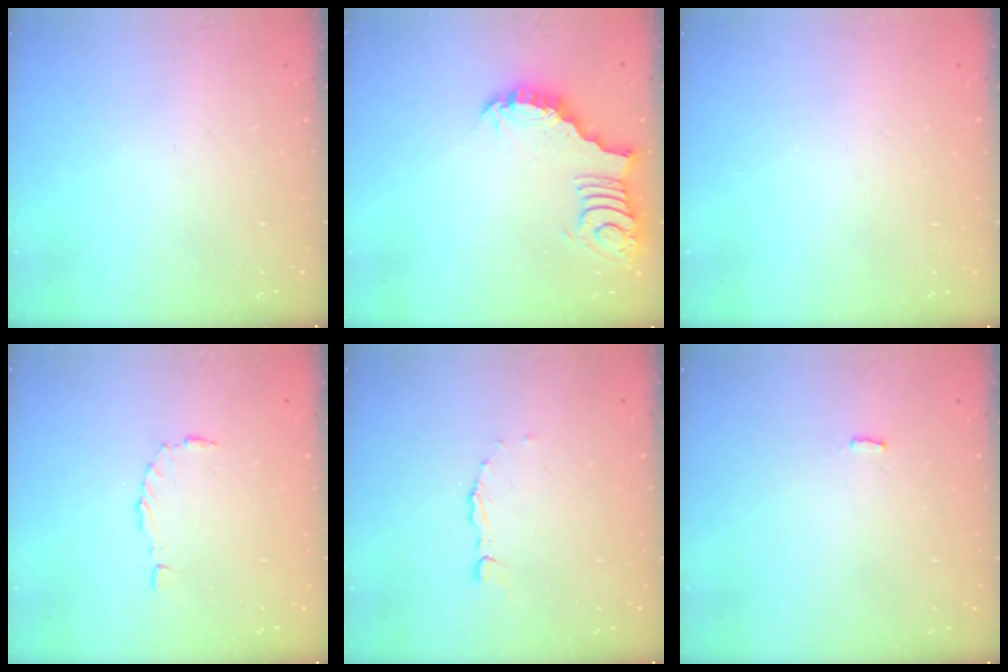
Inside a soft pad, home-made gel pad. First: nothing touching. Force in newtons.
{"total": 3.9, "press": 3.8, "slide": 0.8}
{"total": 0.0}
{"total": 2.8, "press": 2.8, "slide": 0.4}
{"total": 1.0, "press": 1.0, "slide": 0.2}
{"total": 1.3, "press": 1.3, "slide": 0.3}